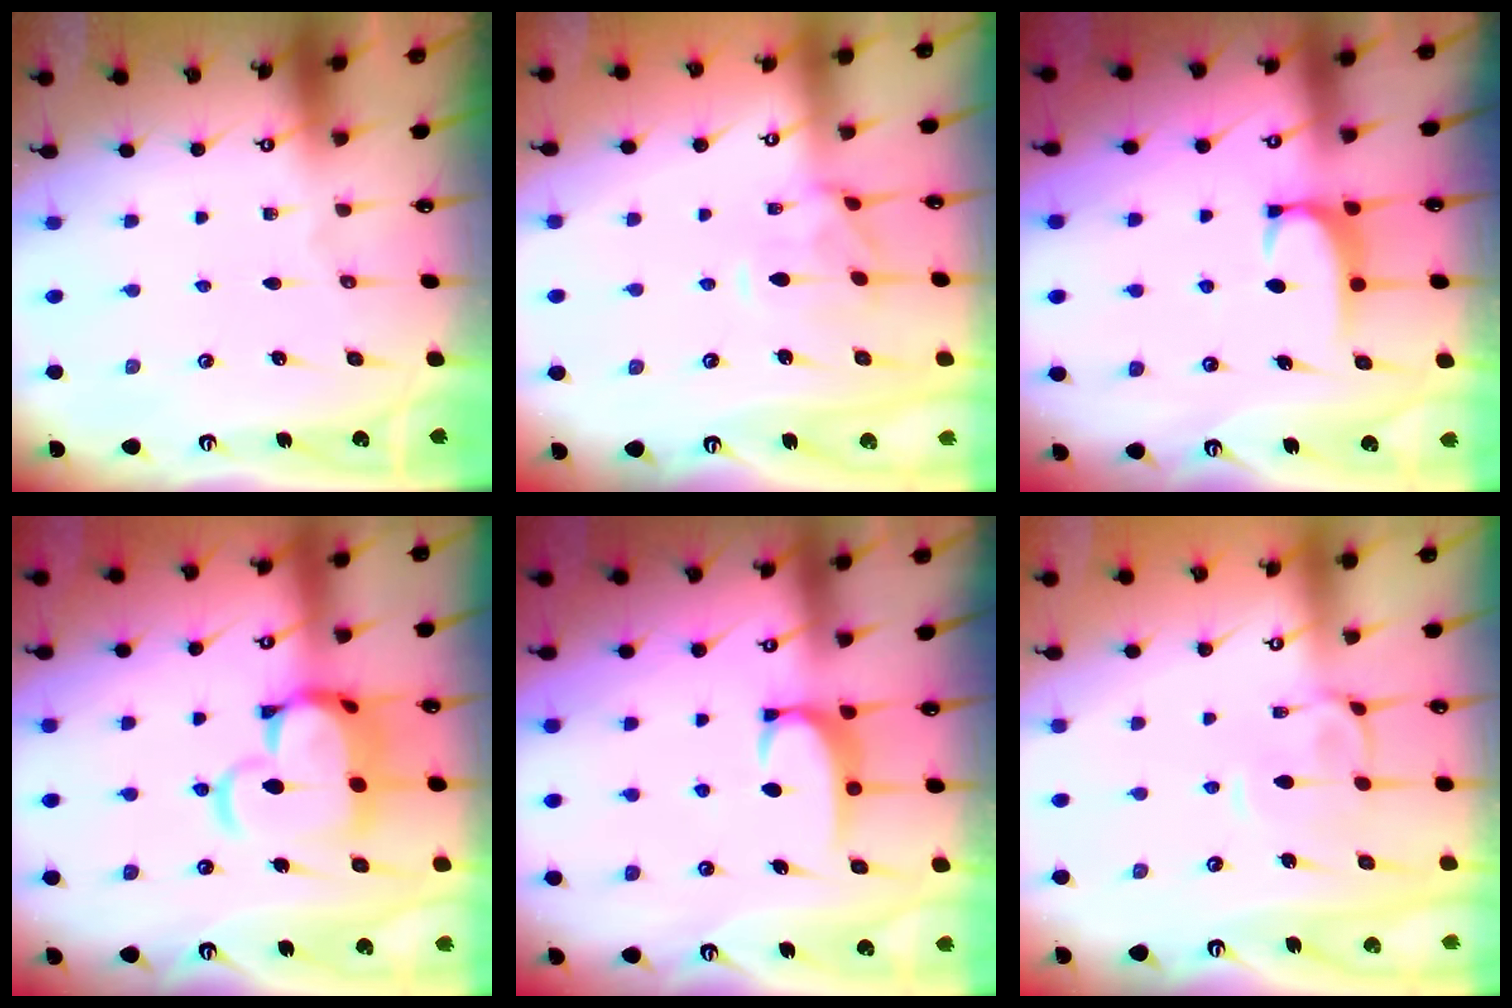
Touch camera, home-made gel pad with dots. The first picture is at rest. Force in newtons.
{"total": 1.3, "press": 0.9, "slide": 0.9}
{"total": 1.6, "press": 1.5, "slide": 0.5}
{"total": 9.0, "press": 8.8, "slide": 1.9}
{"total": 2.6, "press": 2.6, "slide": 0.4}
{"total": 1.8, "press": 1.5, "slide": 0.9}